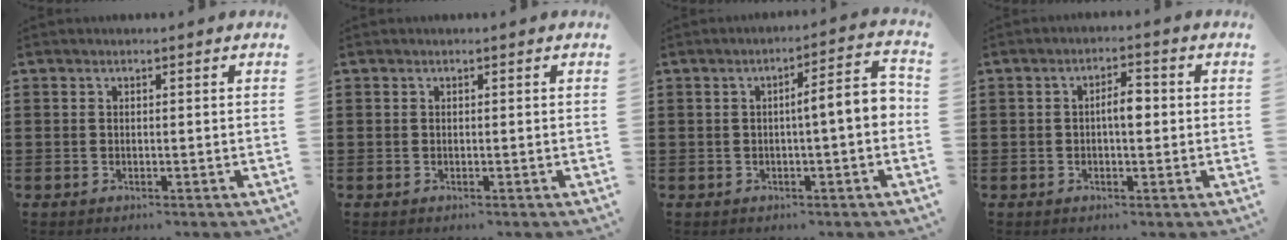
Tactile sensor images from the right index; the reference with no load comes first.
{"total": 0.0}
{"total": 6.2, "force": [-0.2, 0.8, 6.1], "torque": [-0.103, -0.002, -0.007]}
{"total": 3.6, "force": [0.0, 1.2, 3.4], "torque": [-0.055, 0.002, -0.004]}